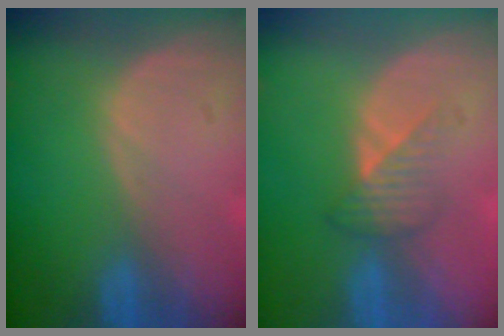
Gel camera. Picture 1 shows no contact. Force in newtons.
{"total": 3.5, "press": 3.2, "slide": 1.4}